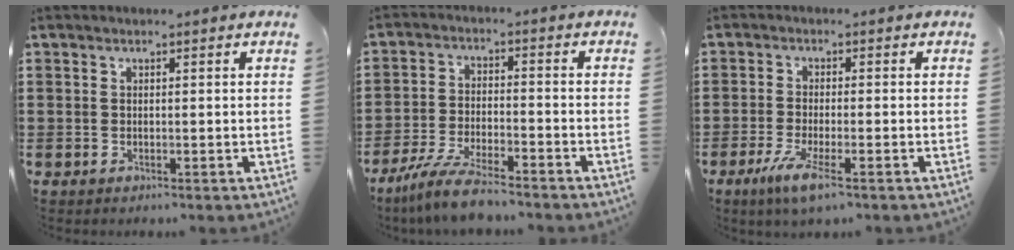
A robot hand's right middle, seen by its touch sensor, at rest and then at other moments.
{"total": 6.7, "force": [-5.9, 0.6, 3.2], "torque": [-0.075, -0.007, -0.116]}
{"total": 4.7, "force": [-2.4, 0.5, 4.0], "torque": [-0.085, -0.012, -0.045]}